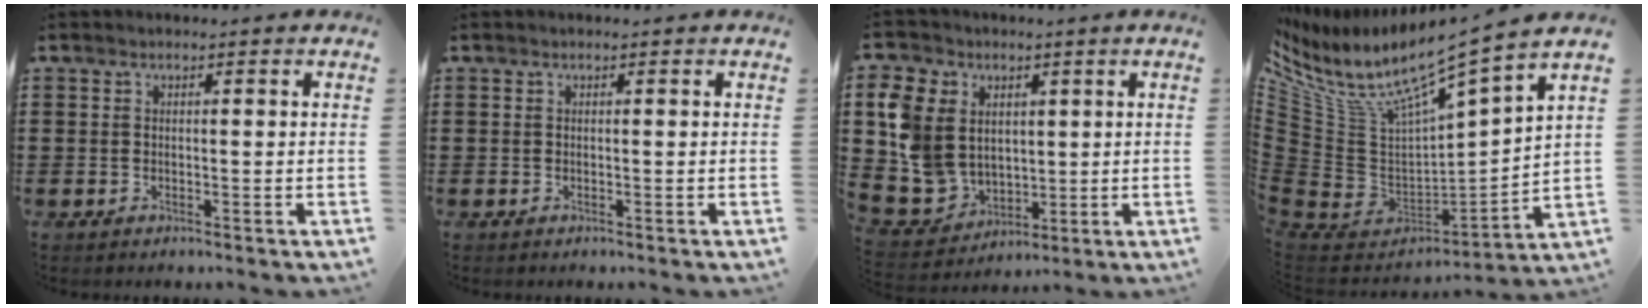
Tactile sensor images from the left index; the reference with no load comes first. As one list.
[{"total": 0.0}, {"total": 10.4, "force": [2.4, 8.9, 4.8], "torque": [-0.157, 0.009, 0.050]}, {"total": 8.6, "force": [6.0, 1.8, 5.9], "torque": [-0.141, -0.052, 0.091]}]